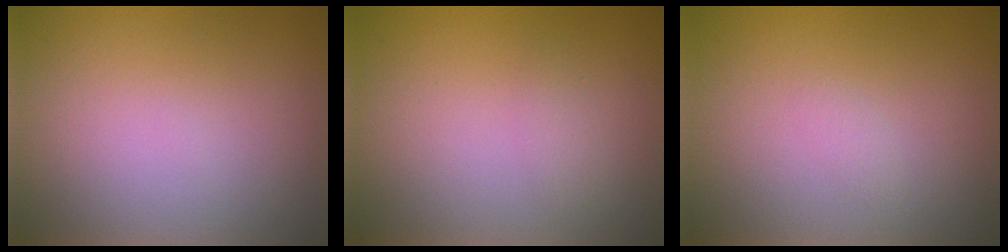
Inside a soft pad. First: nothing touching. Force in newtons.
{"total": 0.9, "press": 0.9, "slide": 0.1}
{"total": 0.7, "press": 0.7, "slide": 0.1}